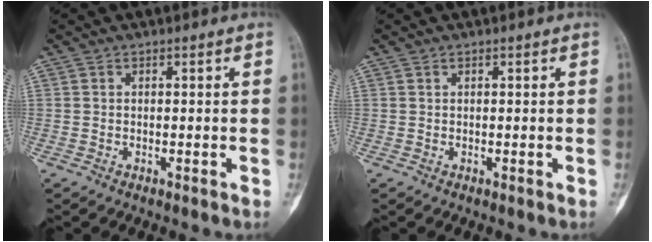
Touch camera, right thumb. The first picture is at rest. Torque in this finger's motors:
{"motor_torque": [0.08, 0.13, -0.14, -0.18, 0.06]}